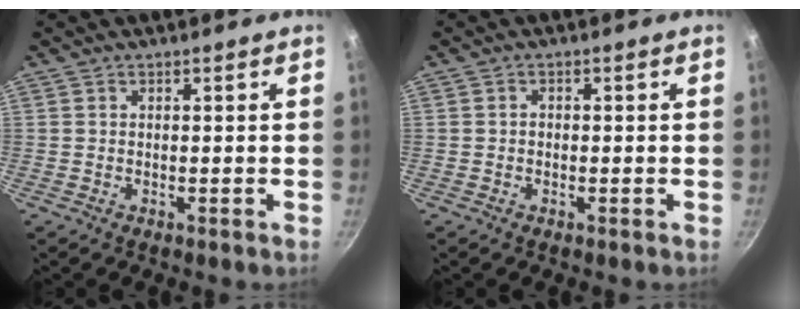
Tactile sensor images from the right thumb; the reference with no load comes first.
{"total": 0.9, "force": [-0.3, 0.7, 0.4], "torque": [-0.005, 0.003, -0.007]}